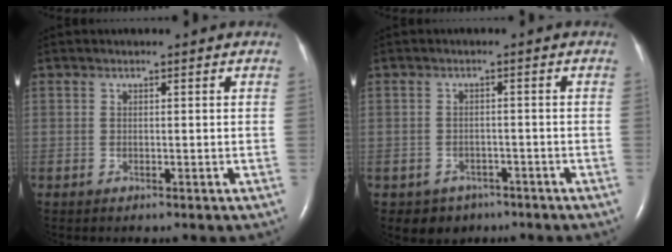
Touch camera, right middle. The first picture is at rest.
{"total": 3.7, "force": [-2.3, 2.8, 0.1], "torque": [-0.005, 0.010, -0.030]}